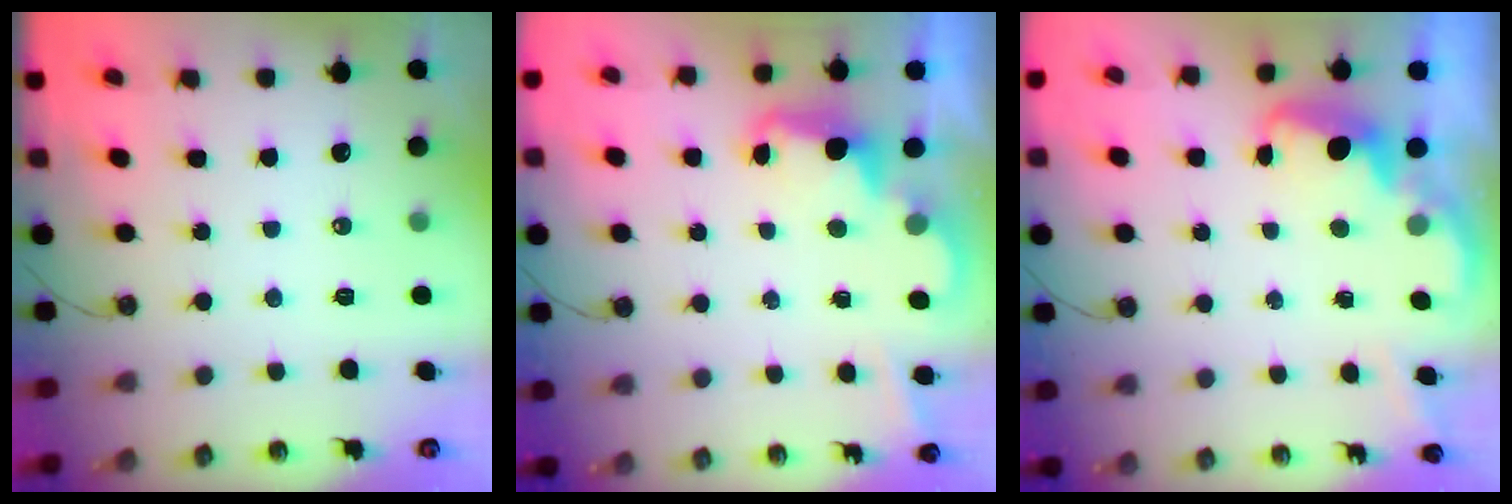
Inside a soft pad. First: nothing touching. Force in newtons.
{"total": 2.4, "press": 2.3, "slide": 0.6}
{"total": 2.7, "press": 2.6, "slide": 0.8}